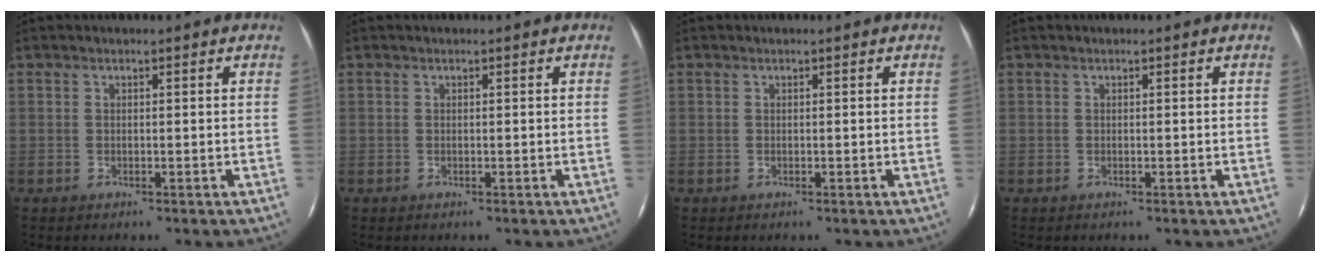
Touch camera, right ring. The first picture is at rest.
{"total": 0.0}
{"total": 0.0}
{"total": 0.0}